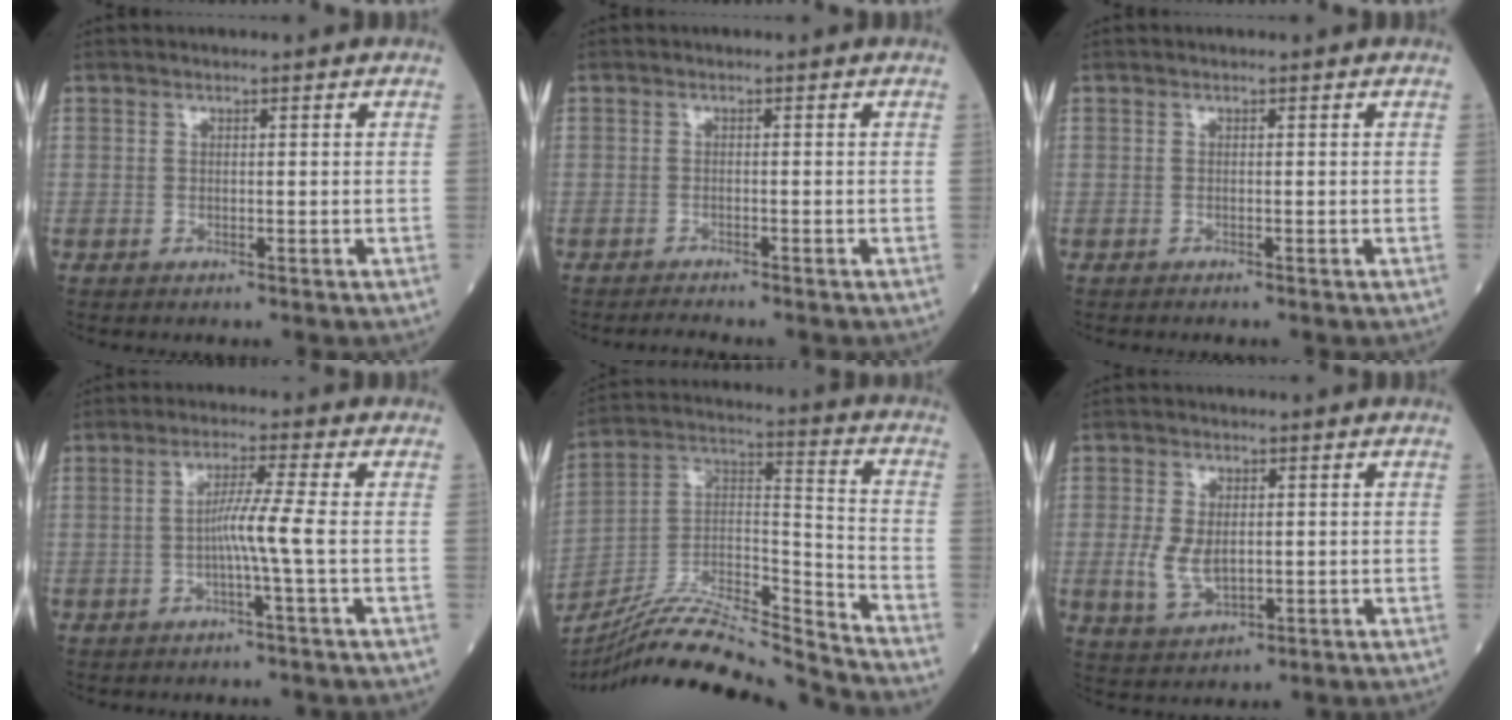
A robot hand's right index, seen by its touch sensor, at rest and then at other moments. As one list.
[{"total": 1.5, "force": [-1.4, -0.4, 0.2], "torque": [-0.008, -0.006, -0.026]}, {"total": 0.0}, {"total": 4.7, "force": [-0.9, -1.3, 4.4], "torque": [-0.081, 0.006, -0.017]}, {"total": 20.4, "force": [-19.2, -0.3, 6.9], "torque": [-0.145, 0.021, -0.334]}, {"total": 5.8, "force": [-0.4, 3.3, 4.8], "torque": [-0.104, -0.004, 0.000]}]